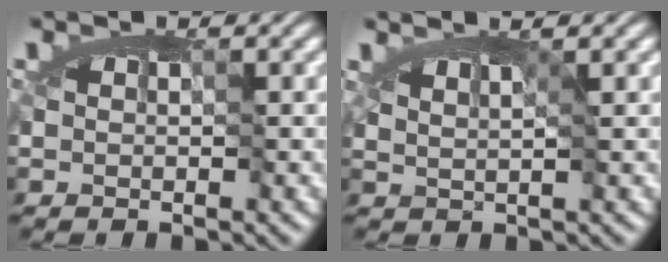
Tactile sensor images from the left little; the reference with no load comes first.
{"total": 0.9, "force": [0.7, -0.2, 0.6], "torque": [-0.015, 0.000, 0.009]}